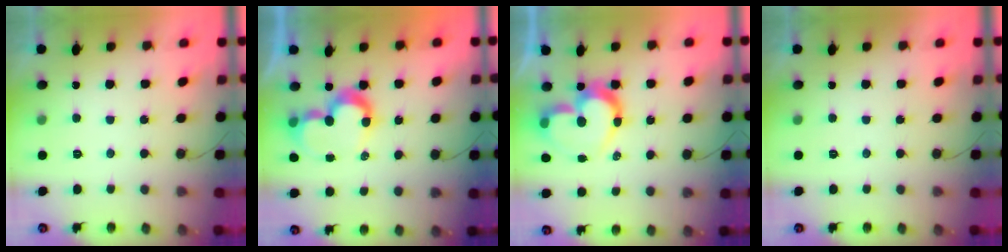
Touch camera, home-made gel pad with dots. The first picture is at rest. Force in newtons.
{"total": 10.0, "press": 10.0, "slide": 0.9}
{"total": 15.8, "press": 15.7, "slide": 1.3}
{"total": 0.0}